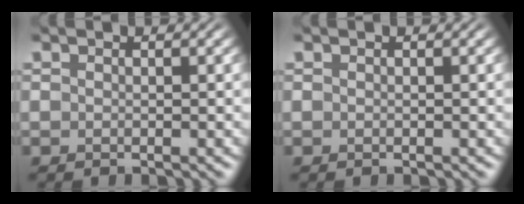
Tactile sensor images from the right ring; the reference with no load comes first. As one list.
[{"total": 0.0}]